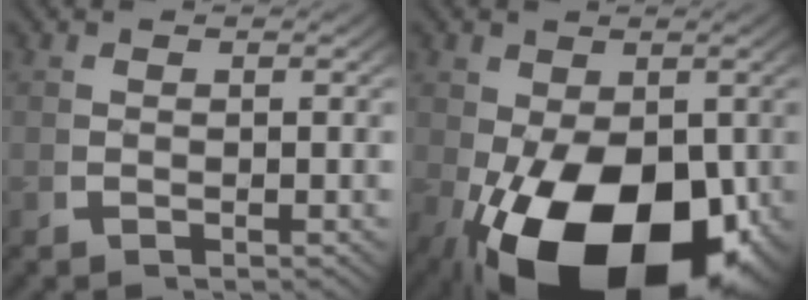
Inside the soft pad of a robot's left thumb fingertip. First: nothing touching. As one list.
[{"total": 17.5, "force": [-5.3, 9.9, 13.4], "torque": [-0.243, -0.089, -0.039]}]